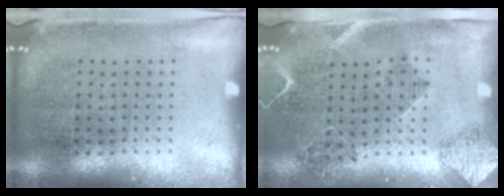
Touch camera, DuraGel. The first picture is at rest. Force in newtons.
{"total": 1.8, "press": 1.7, "slide": 0.8}